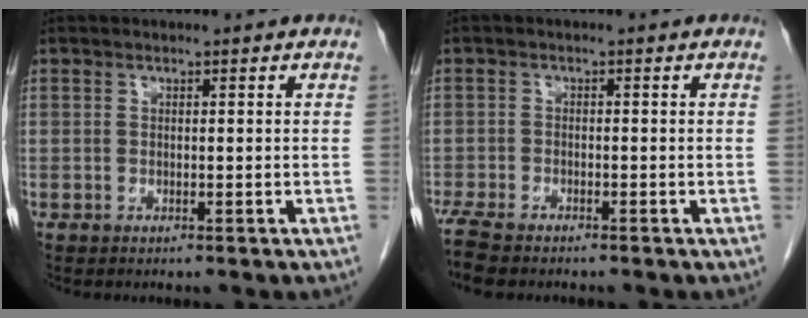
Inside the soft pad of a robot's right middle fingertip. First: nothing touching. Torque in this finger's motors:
{"motor_torque": [0.46, -0.33, 0.23, 0.09]}